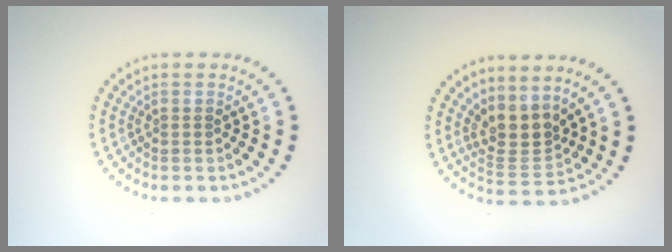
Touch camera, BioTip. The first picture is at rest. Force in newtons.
{"total": 3.2, "press": 2.4, "slide": 2.1}